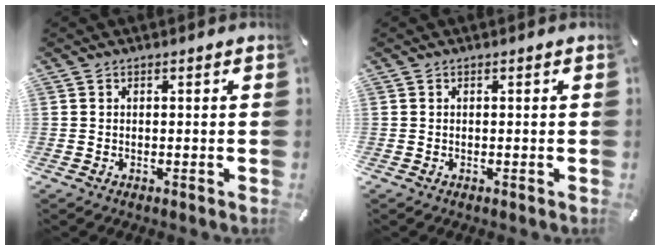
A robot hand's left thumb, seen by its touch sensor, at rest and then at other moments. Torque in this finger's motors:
{"motor_torque": [0.00, 0.00, -0.02, 0.02, 0.00]}